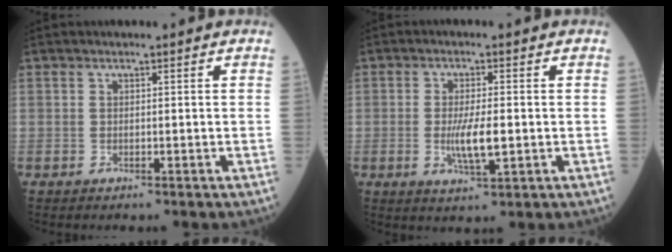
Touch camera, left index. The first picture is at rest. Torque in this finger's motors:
{"motor_torque": [0.95, 0.10, 0.46, 0.14]}